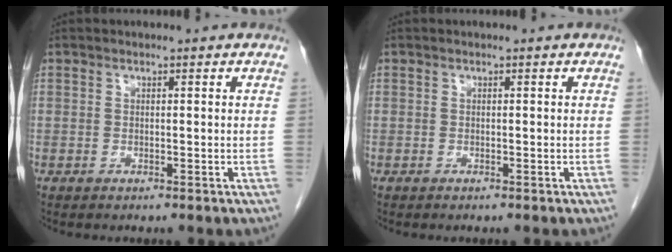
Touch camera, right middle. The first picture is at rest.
{"total": 0.0}